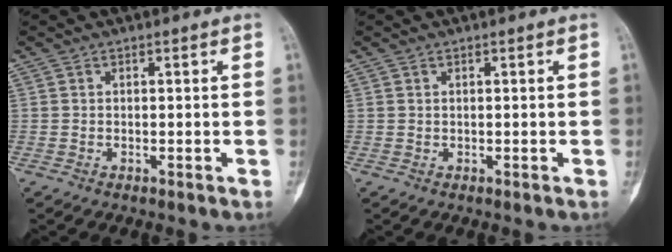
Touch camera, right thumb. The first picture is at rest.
{"total": 0.0}